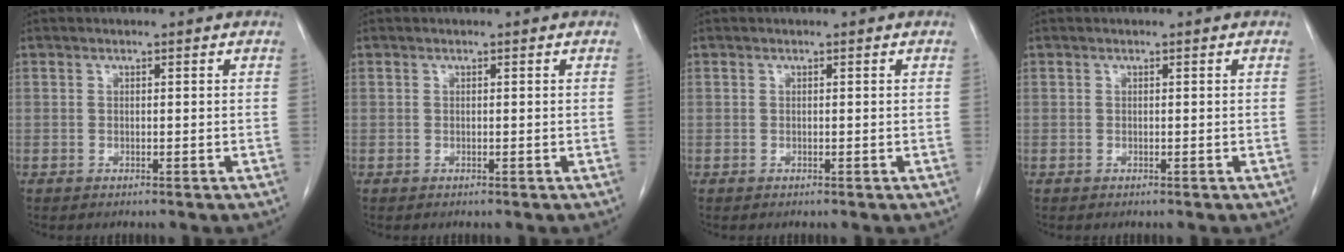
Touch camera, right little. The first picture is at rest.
{"total": 0.0}
{"total": 0.0}
{"total": 0.0}